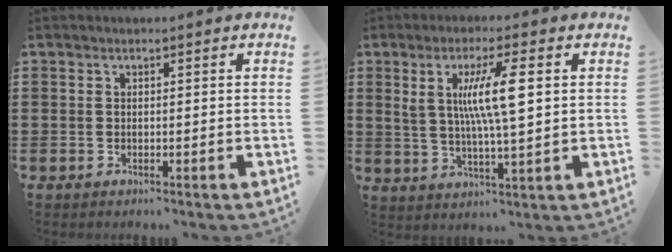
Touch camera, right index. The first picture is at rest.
{"total": 8.7, "force": [2.0, 1.3, 8.3], "torque": [-0.162, 0.002, 0.029]}